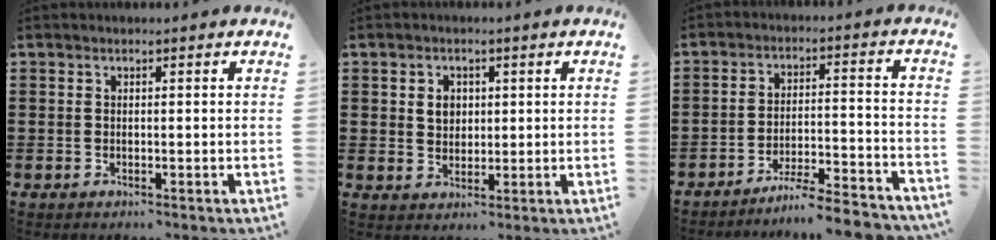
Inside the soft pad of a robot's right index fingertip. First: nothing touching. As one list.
[{"total": 3.0, "force": [0.7, 2.5, 1.5], "torque": [-0.039, 0.010, 0.011]}, {"total": 6.1, "force": [-5.7, -0.4, 2.2], "torque": [-0.043, -0.010, -0.112]}]